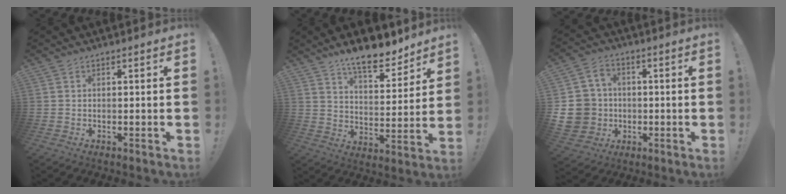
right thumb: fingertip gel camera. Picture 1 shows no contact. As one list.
[{"total": 12.8, "force": [10.4, 4.1, 6.3], "torque": [-0.096, -0.069, 0.182]}, {"total": 11.9, "force": [-2.1, 11.0, 4.1], "torque": [-0.086, 0.021, -0.032]}]